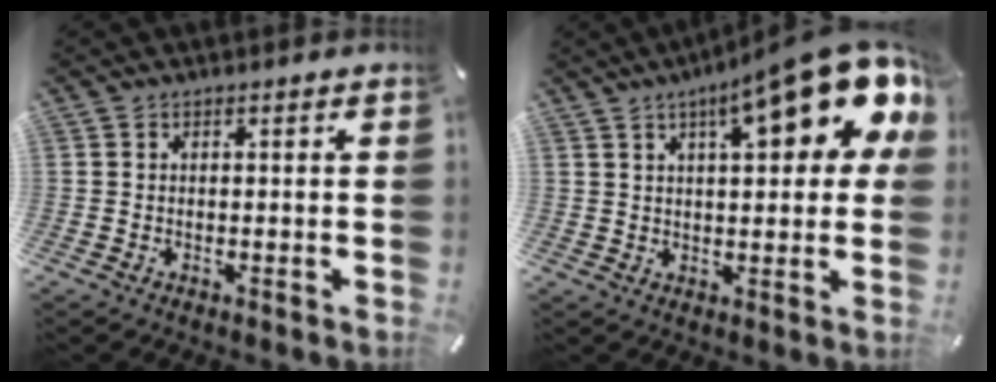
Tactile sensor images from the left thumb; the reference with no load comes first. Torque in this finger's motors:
{"motor_torque": [2.50, 2.50, 1.52, -1.25, 0.16]}